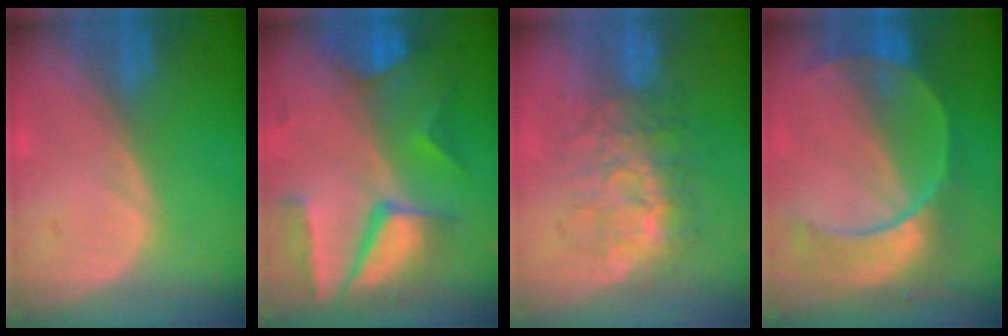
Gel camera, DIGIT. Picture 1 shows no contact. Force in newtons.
{"total": 10.4, "press": 8.8, "slide": 5.7}
{"total": 7.7, "press": 7.5, "slide": 1.6}
{"total": 9.4, "press": 8.5, "slide": 4.0}